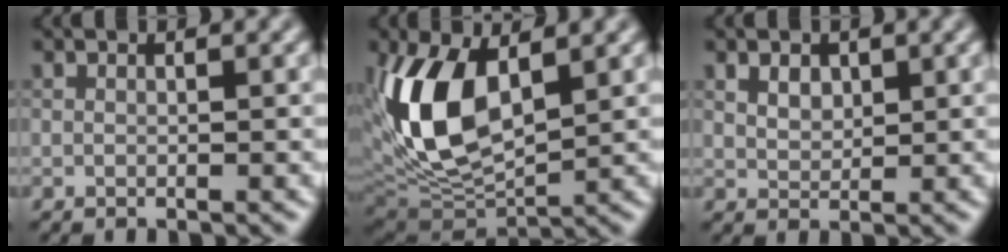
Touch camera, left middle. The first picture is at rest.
{"total": 9.7, "force": [1.3, 5.0, 8.2], "torque": [-0.188, 0.005, 0.025]}
{"total": 1.0, "force": [0.4, 0.8, 0.4], "torque": [-0.015, 0.003, 0.022]}